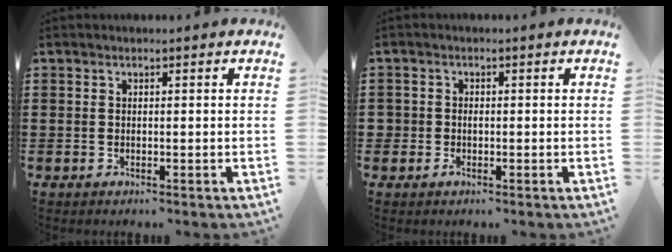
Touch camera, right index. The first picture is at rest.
{"total": 1.1, "force": [-0.4, 0.9, 0.5], "torque": [-0.013, -0.002, -0.008]}